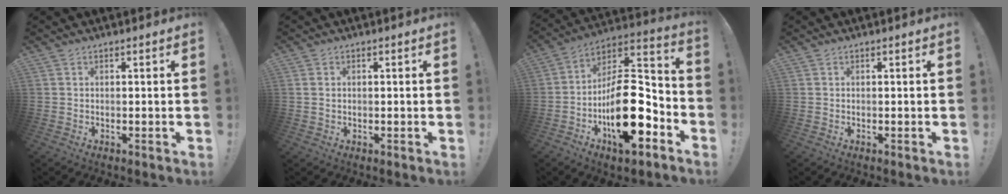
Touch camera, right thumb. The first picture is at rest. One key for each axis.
{"total": 1.5, "fx": 0.3, "fy": 1.3, "fz": 0.6, "tx": -0.005, "ty": 0.002, "tz": 0.005}
{"total": 22.8, "fx": -6.9, "fy": 10.6, "fz": 19.0, "tx": -0.312, "ty": 0.036, "tz": -0.105}
{"total": 0.0}